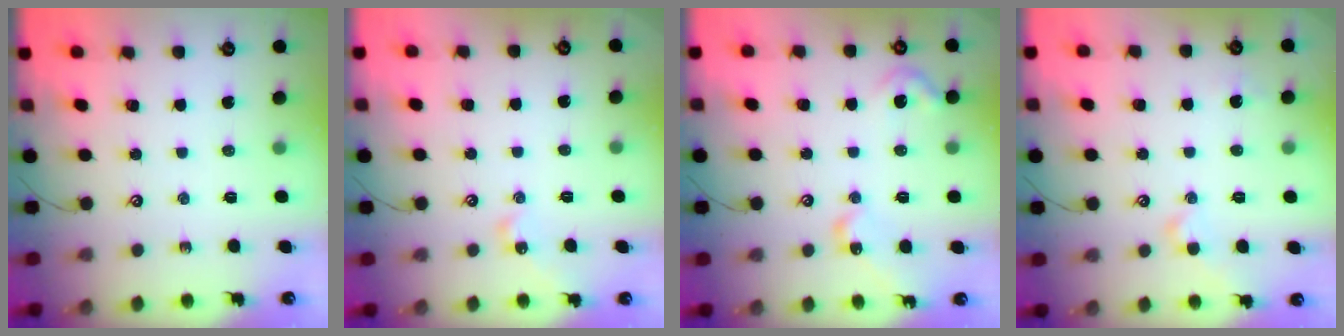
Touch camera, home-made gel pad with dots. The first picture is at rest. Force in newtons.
{"total": 5.5, "press": 5.5, "slide": 0.0}
{"total": 8.5, "press": 8.4, "slide": 0.9}
{"total": 1.1, "press": 1.1, "slide": 0.4}